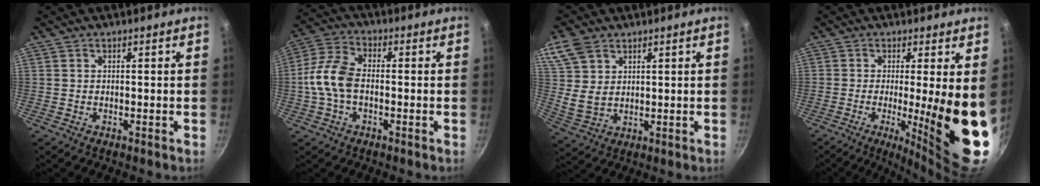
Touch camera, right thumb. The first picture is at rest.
{"total": 9.5, "force": [-1.2, 5.7, 7.5], "torque": [-0.149, 0.032, -0.036]}
{"total": 8.6, "force": [4.7, 5.8, 4.3], "torque": [-0.065, -0.019, 0.102]}
{"total": 14.4, "force": [-1.2, 2.3, 14.2], "torque": [-0.184, -0.029, -0.009]}